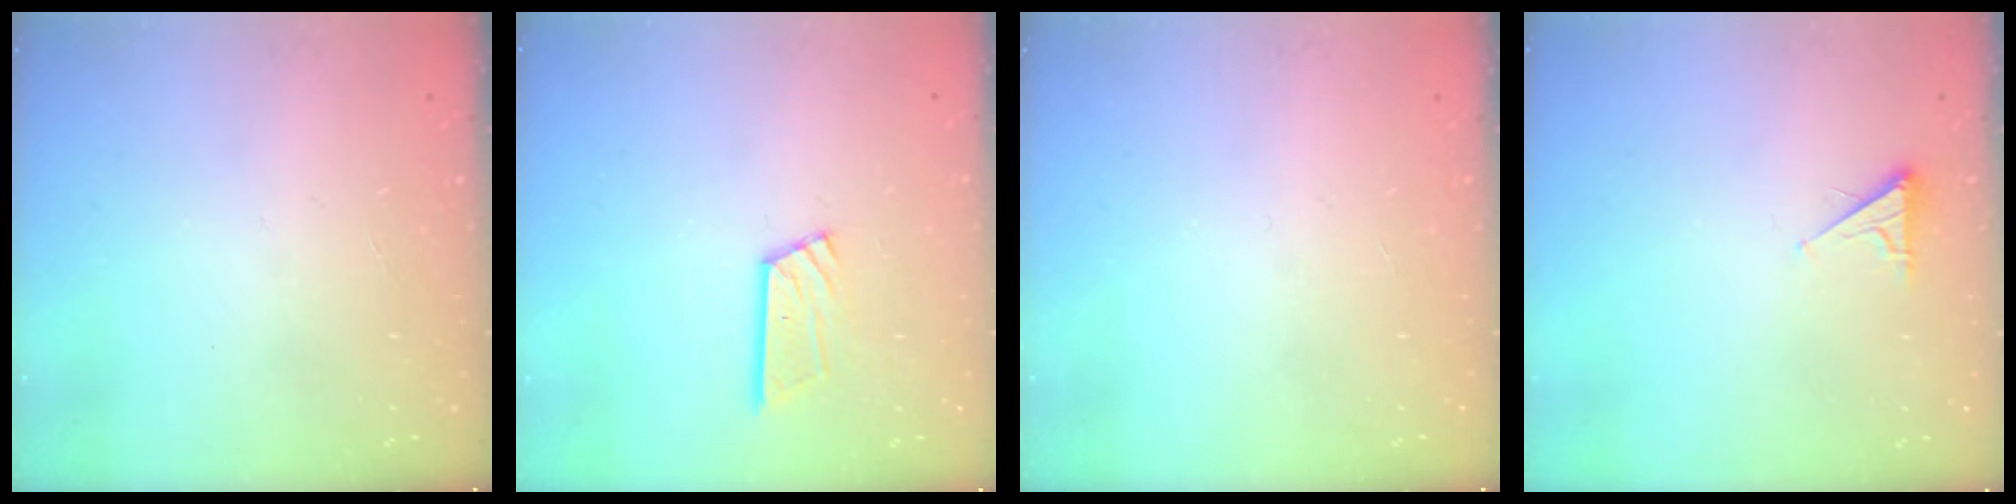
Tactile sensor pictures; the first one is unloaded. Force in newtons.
{"total": 9.8, "press": 9.7, "slide": 0.9}
{"total": 0.0}
{"total": 2.5, "press": 2.5, "slide": 0.5}